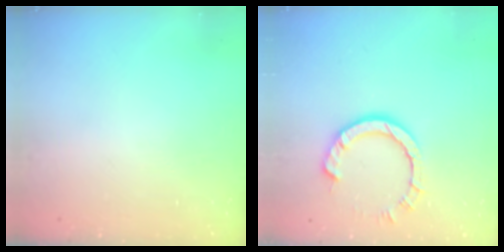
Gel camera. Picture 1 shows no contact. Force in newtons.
{"total": 7.7, "press": 7.7, "slide": 0.6}